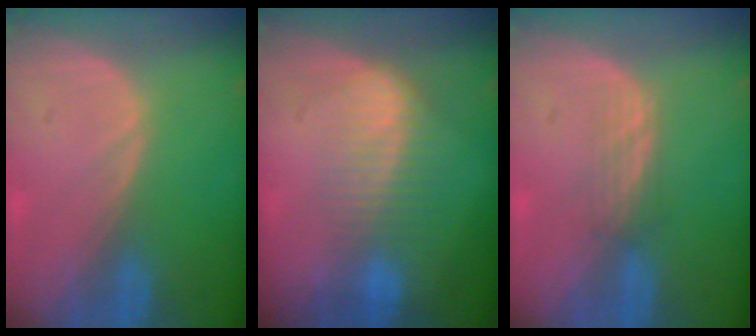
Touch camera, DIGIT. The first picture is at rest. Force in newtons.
{"total": 7.3, "press": 6.2, "slide": 3.8}
{"total": 2.2, "press": 2.2, "slide": 0.4}